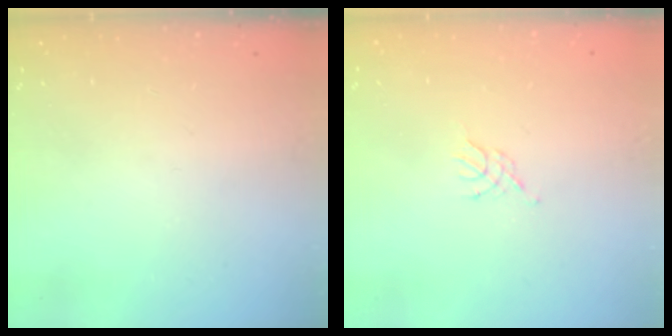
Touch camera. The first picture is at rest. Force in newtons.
{"total": 2.3, "press": 2.2, "slide": 0.5}